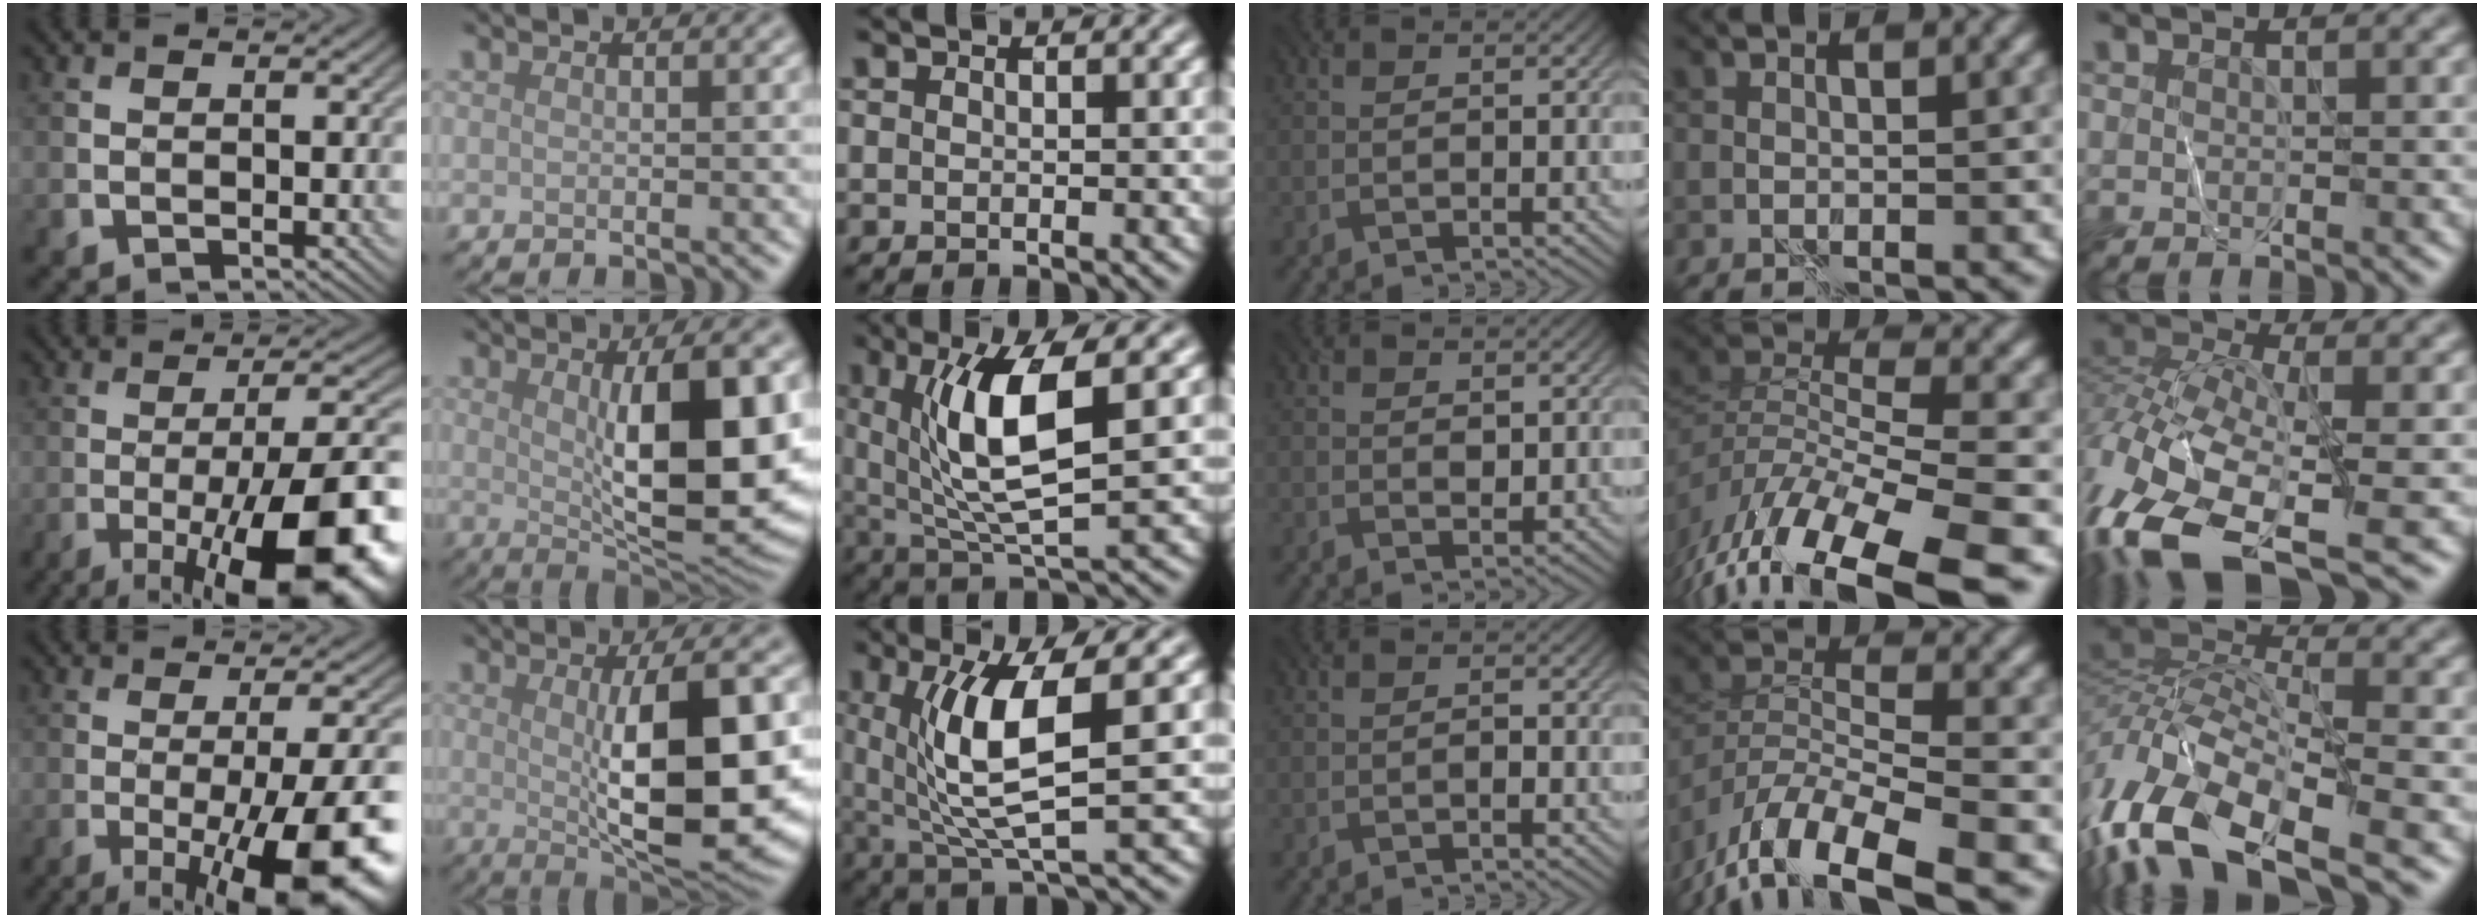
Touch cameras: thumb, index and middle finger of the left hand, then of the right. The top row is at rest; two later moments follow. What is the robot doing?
{"motion": "wrap", "object": "ribbon"}